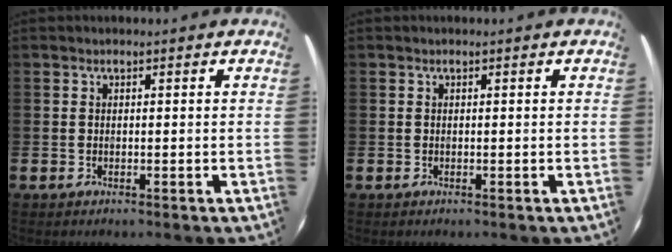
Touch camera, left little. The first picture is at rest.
{"total": 0.0}